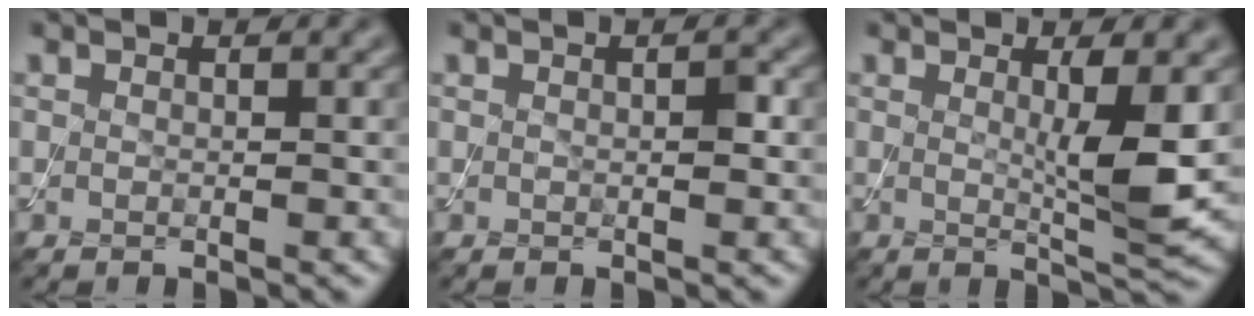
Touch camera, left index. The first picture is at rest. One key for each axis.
{"total": 1.0, "fx": 0.1, "fy": 0.4, "fz": 1.0, "tx": -0.016, "ty": -0.002, "tz": 0.002}
{"total": 4.4, "fx": 0.7, "fy": 0.6, "fz": 4.3, "tx": -0.065, "ty": -0.014, "tz": 0.012}